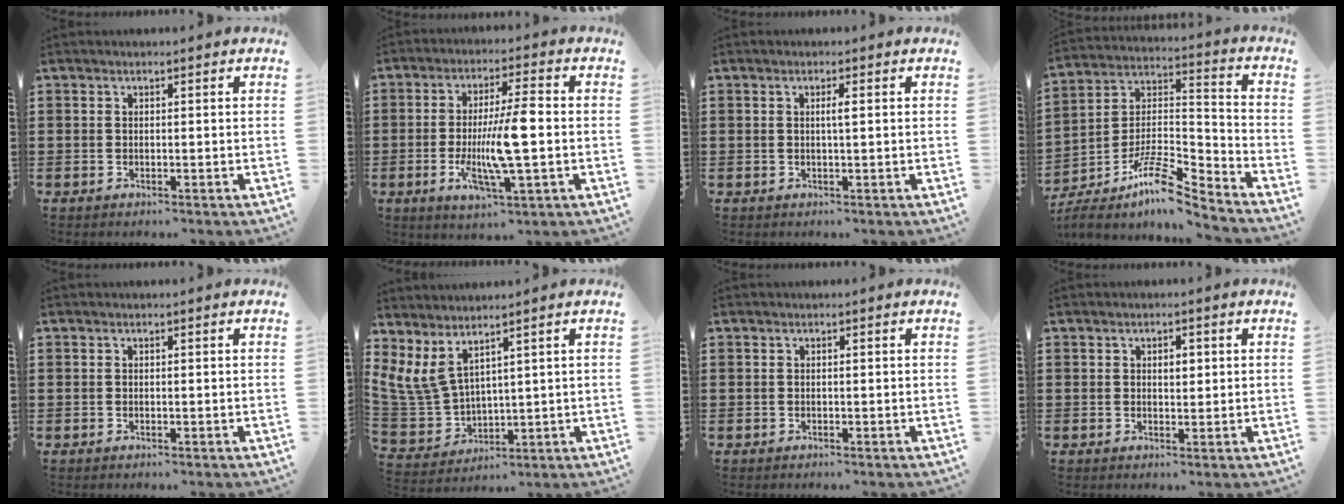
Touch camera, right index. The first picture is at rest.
{"total": 9.8, "force": [-1.1, 1.7, 9.5], "torque": [-0.183, -0.013, -0.028]}
{"total": 1.4, "force": [0.3, 0.0, 1.4], "torque": [-0.026, 0.001, 0.003]}
{"total": 10.4, "force": [-7.9, 2.2, 6.5], "torque": [-0.127, 0.006, -0.154]}
{"total": 0.0}
{"total": 6.2, "force": [4.2, 2.9, 3.4], "torque": [-0.115, -0.024, 0.072]}
{"total": 0.0}
{"total": 1.9, "force": [0.5, 1.0, 1.6], "torque": [-0.024, 0.004, 0.005]}